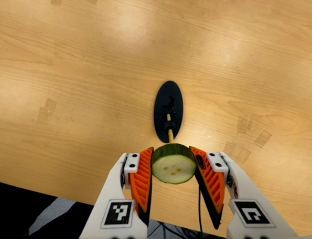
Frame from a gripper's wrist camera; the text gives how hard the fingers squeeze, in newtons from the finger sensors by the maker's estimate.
{"total": 8.3, "left": 8.7, "right": 8.0}